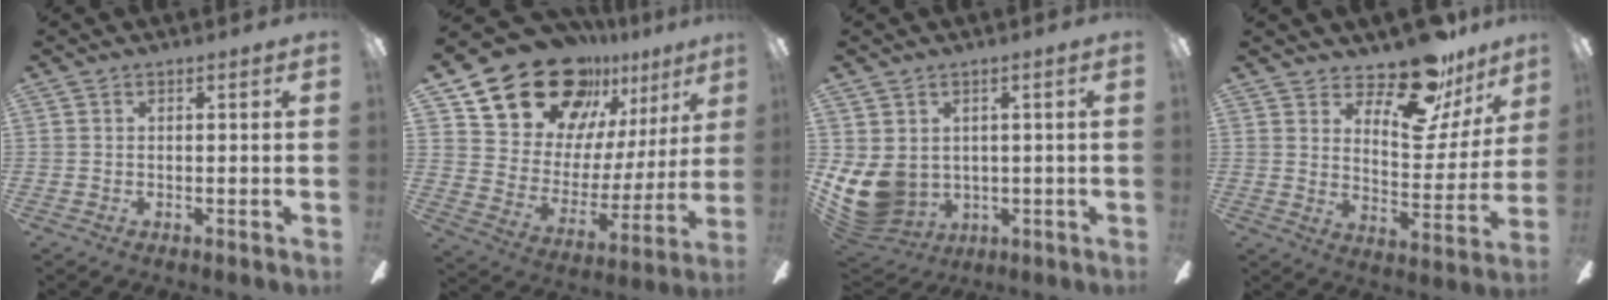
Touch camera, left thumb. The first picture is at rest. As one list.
[{"total": 23.0, "force": [17.7, 12.1, 8.4], "torque": [-0.149, -0.116, 0.332]}, {"total": 10.7, "force": [-0.2, 9.3, 5.3], "torque": [-0.152, -0.012, 0.000]}, {"total": 18.0, "force": [13.7, 7.0, 9.2], "torque": [-0.136, -0.094, 0.231]}]